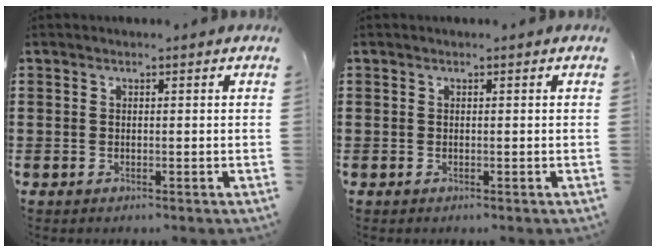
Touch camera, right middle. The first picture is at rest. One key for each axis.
{"total": 0.0}